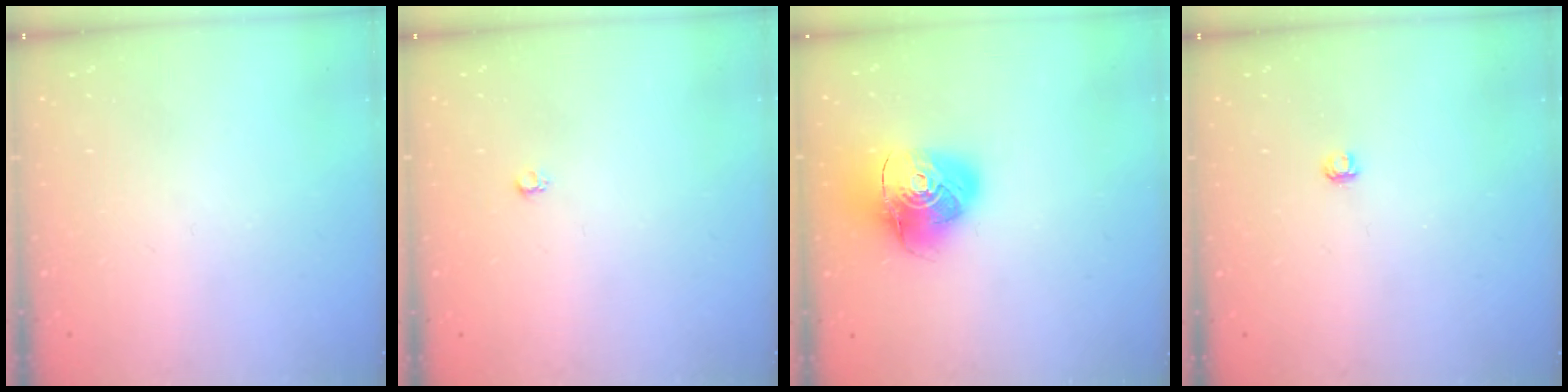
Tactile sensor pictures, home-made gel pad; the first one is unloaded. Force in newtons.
{"total": 2.6, "press": 2.6, "slide": 0.4}
{"total": 13.7, "press": 13.6, "slide": 1.6}
{"total": 2.8, "press": 2.8, "slide": 0.3}